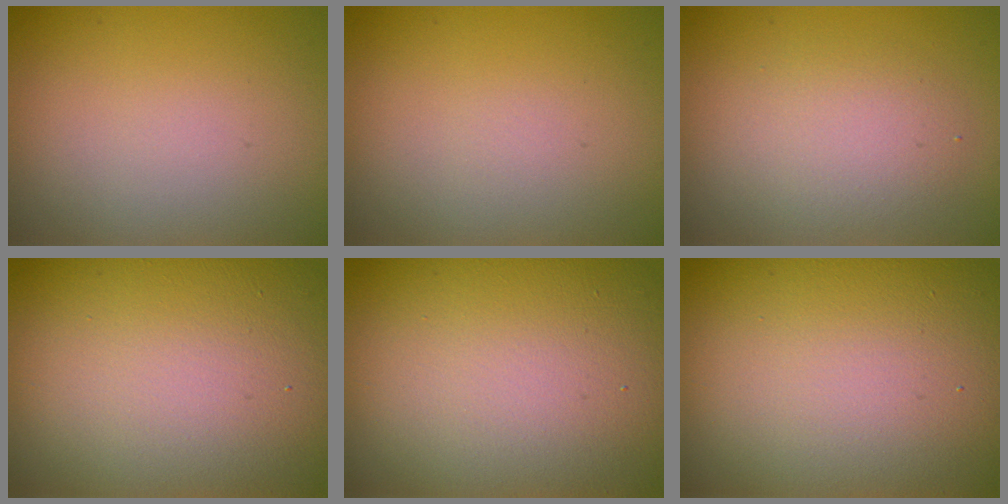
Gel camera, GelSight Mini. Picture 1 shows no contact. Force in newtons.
{"total": 0.0}
{"total": 3.0, "press": 3.0, "slide": 0.2}
{"total": 18.9, "press": 18.8, "slide": 1.2}
{"total": 18.9, "press": 18.9, "slide": 1.2}
{"total": 21.1, "press": 21.1, "slide": 1.1}